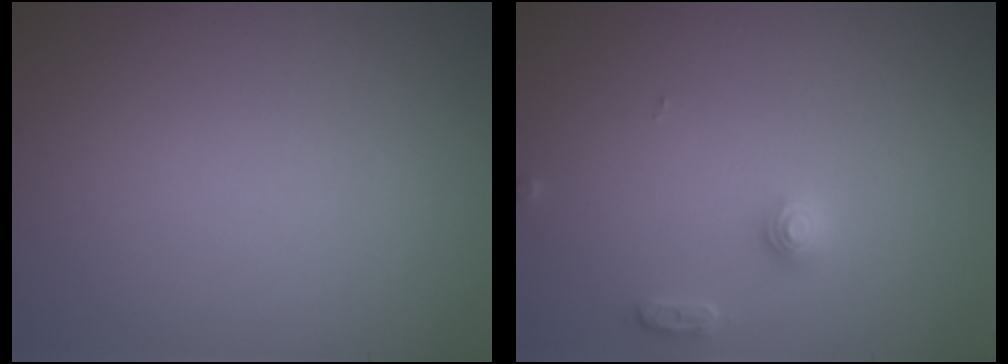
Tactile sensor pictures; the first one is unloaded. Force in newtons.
{"total": 1.7, "press": 1.7, "slide": 0.3}